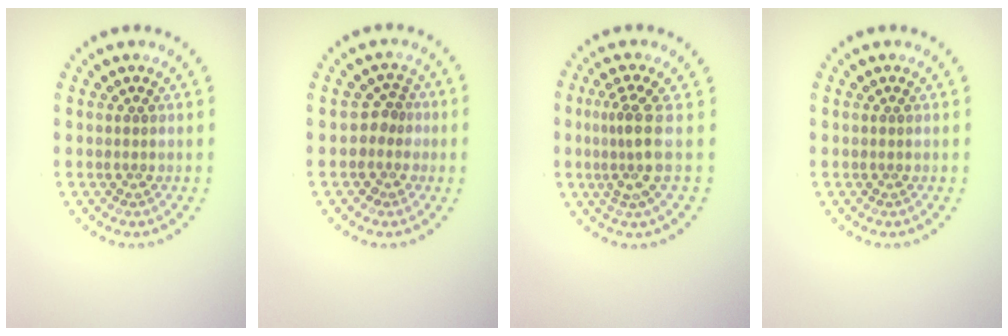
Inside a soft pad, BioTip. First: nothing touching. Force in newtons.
{"total": 1.9, "press": 1.5, "slide": 1.3}
{"total": 3.0, "press": 2.2, "slide": 2.1}
{"total": 0.0}